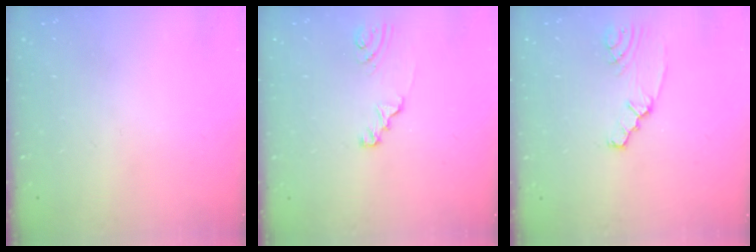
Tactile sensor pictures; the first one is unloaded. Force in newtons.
{"total": 1.9, "press": 1.9, "slide": 0.2}
{"total": 2.0, "press": 2.0, "slide": 0.3}